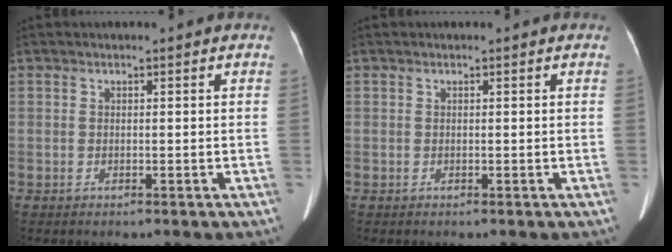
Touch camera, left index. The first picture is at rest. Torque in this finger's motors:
{"motor_torque": [0.00, 0.00, 0.00, 0.00]}